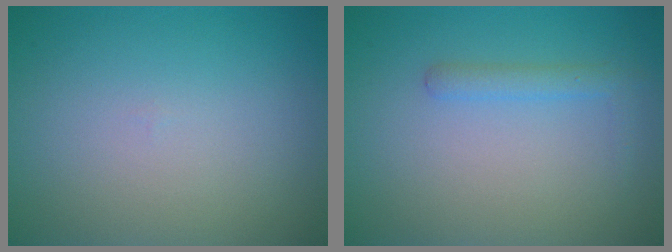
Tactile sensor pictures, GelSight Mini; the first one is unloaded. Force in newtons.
{"total": 1.6, "press": 1.6, "slide": 0.1}